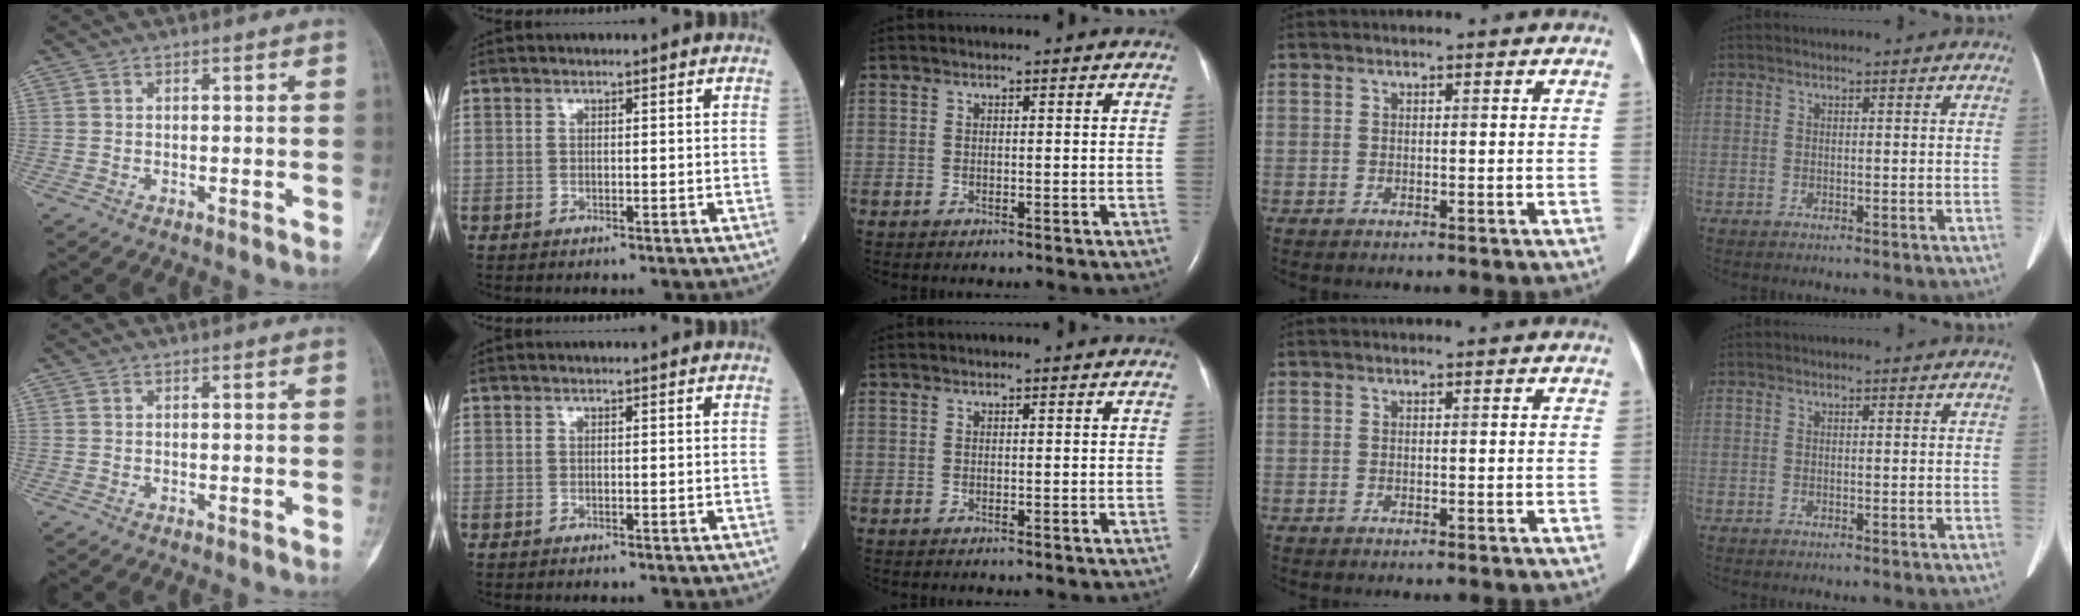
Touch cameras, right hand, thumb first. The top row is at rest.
{}